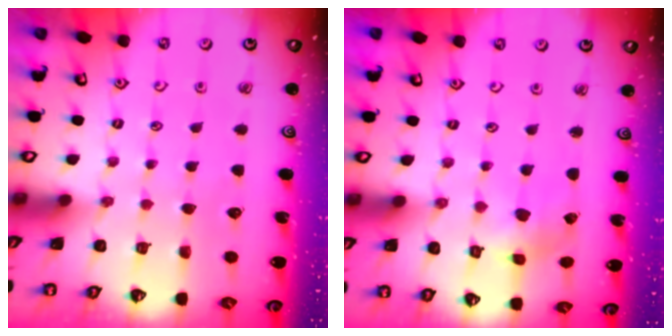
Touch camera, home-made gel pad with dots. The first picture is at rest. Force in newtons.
{"total": 1.4, "press": 1.3, "slide": 0.3}